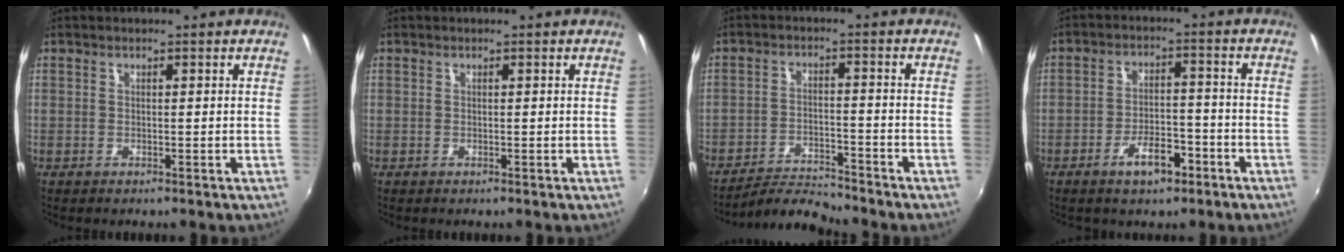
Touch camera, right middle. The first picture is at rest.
{"total": 0.0}
{"total": 7.1, "force": [-7.0, -0.3, 1.4], "torque": [-0.043, 0.003, -0.126]}
{"total": 6.5, "force": [-4.0, 3.0, 4.2], "torque": [-0.079, 0.008, -0.056]}